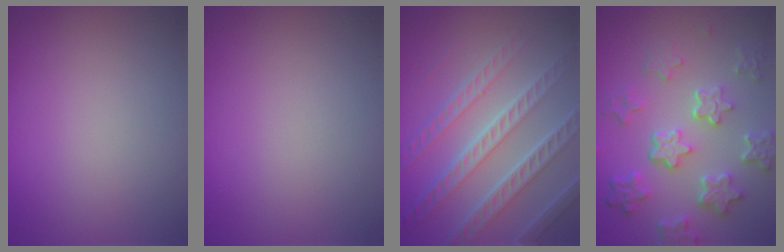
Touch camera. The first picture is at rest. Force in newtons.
{"total": 0.0}
{"total": 7.4, "press": 5.3, "slide": 5.2}
{"total": 5.8, "press": 4.4, "slide": 3.8}